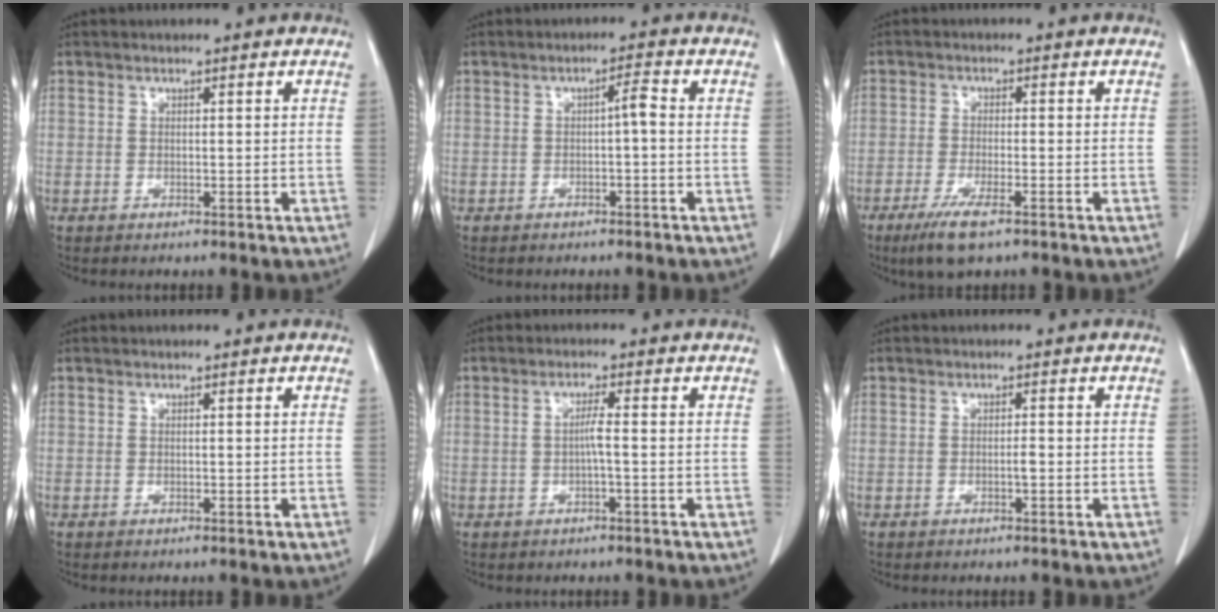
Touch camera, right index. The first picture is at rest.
{"total": 2.0, "force": [-0.3, 0.1, 2.0], "torque": [-0.029, 0.004, -0.005]}
{"total": 6.1, "force": [-3.9, 0.9, 4.6], "torque": [-0.092, -0.015, -0.066]}
{"total": 0.0}
{"total": 2.4, "force": [-0.2, -0.1, 2.4], "torque": [-0.043, 0.002, -0.003]}
{"total": 0.9, "force": [-0.2, 0.1, 0.8], "torque": [-0.015, 0.001, -0.004]}